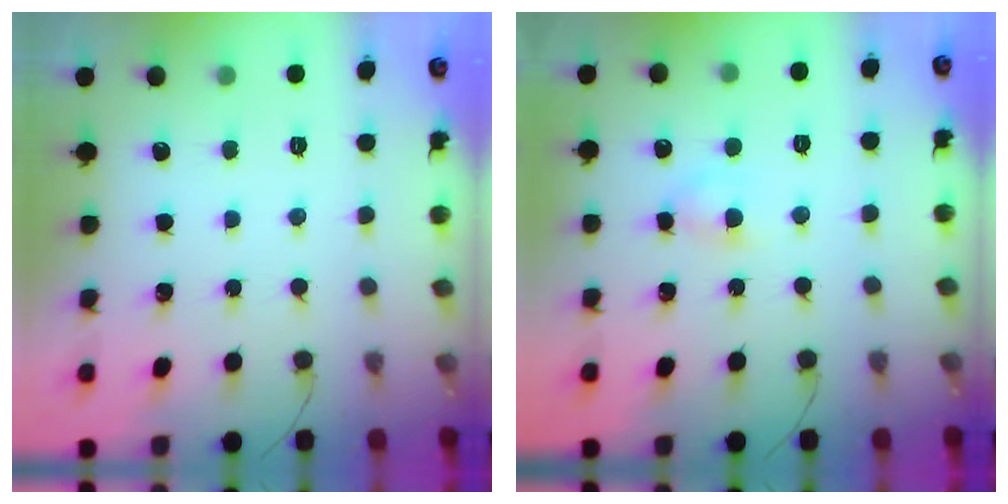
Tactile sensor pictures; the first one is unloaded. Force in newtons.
{"total": 3.3, "press": 3.2, "slide": 0.8}